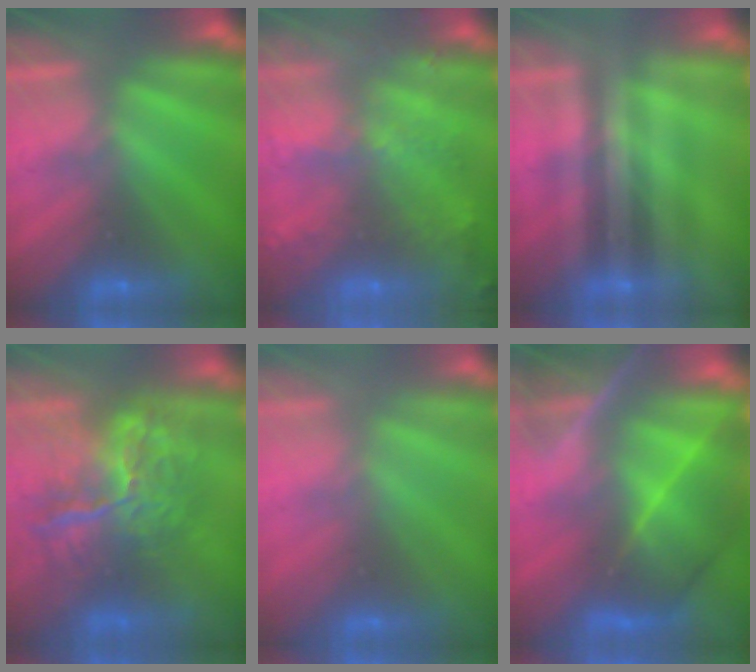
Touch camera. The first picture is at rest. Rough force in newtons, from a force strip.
{"total": 8.1}
{"total": 1.9}
{"total": 13.2}
{"total": 3.0}
{"total": 7.4}